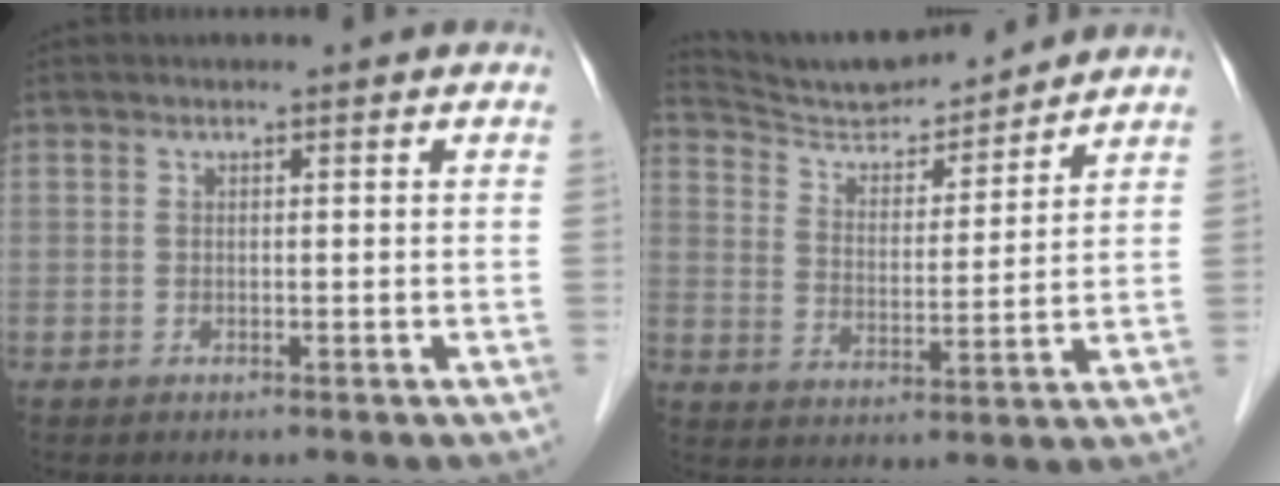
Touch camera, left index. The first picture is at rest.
{"total": 12.1, "force": [11.8, 1.3, 2.6], "torque": [-0.053, 0.009, 0.205]}